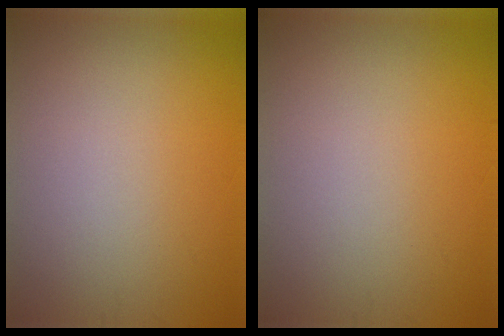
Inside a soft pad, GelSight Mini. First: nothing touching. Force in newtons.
{"total": 0.0}